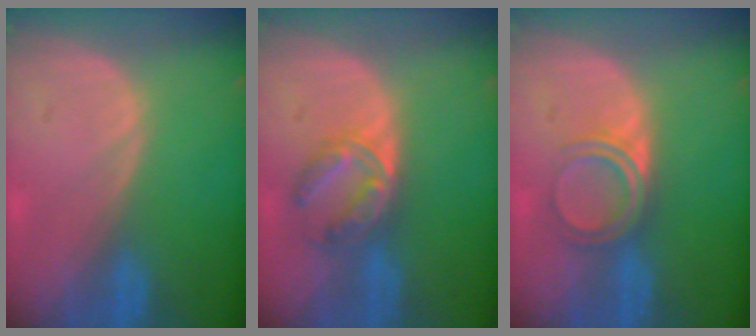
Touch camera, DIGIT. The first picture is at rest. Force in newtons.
{"total": 6.3, "press": 5.7, "slide": 2.7}
{"total": 4.7, "press": 4.2, "slide": 2.1}